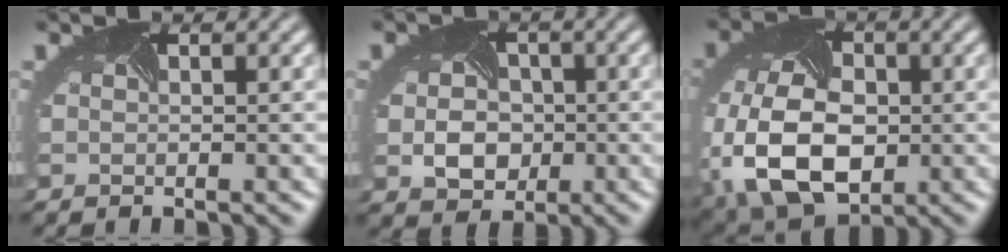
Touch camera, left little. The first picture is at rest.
{"total": 4.9, "force": [-0.6, 3.9, 2.8], "torque": [-0.045, -0.008, -0.007]}
{"total": 12.5, "force": [-3.2, 8.2, 8.8], "torque": [-0.207, -0.040, -0.053]}